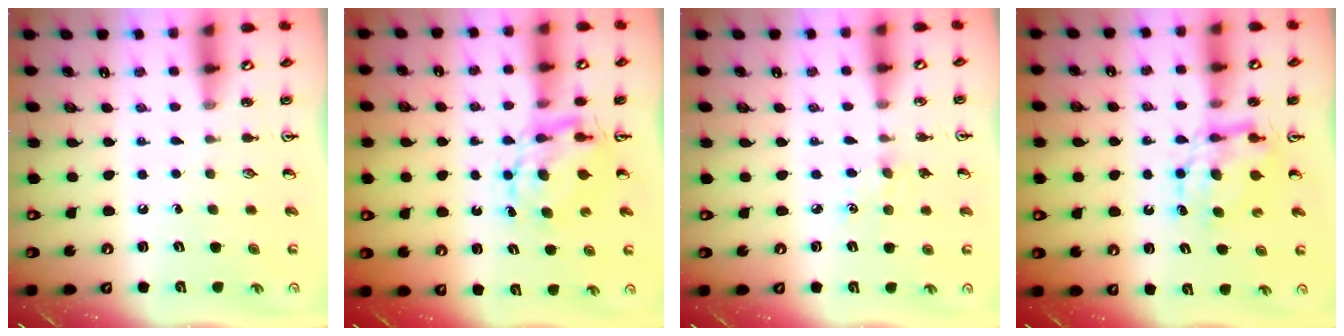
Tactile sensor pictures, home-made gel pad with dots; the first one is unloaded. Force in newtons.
{"total": 6.7, "press": 6.7, "slide": 0.6}
{"total": 4.4, "press": 4.4, "slide": 0.6}
{"total": 6.9, "press": 6.9, "slide": 0.3}